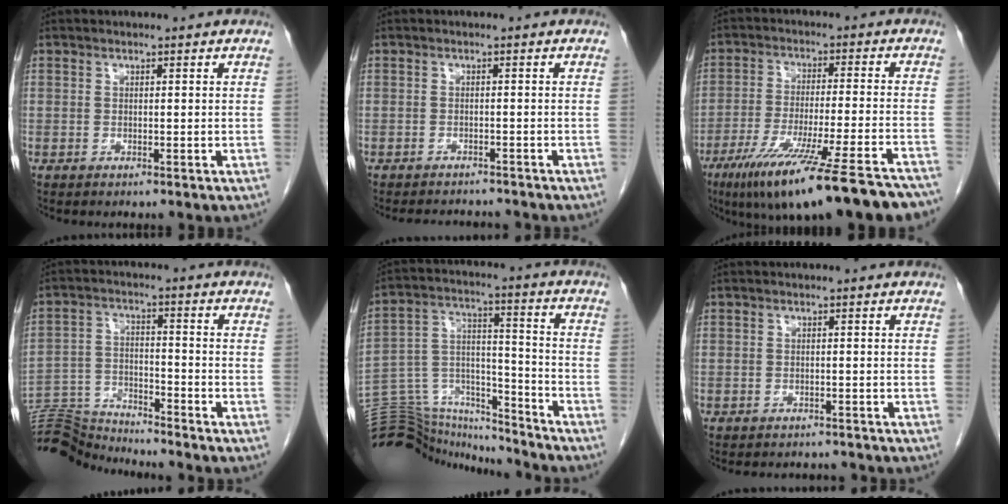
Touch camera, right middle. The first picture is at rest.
{"total": 5.1, "force": [-4.9, 1.0, 0.9], "torque": [-0.012, -0.006, -0.065]}
{"total": 22.7, "force": [-17.2, 1.0, 14.7], "torque": [-0.177, -0.042, -0.261]}
{"total": 10.9, "force": [-10.9, -0.6, 0.3], "torque": [-0.003, 0.013, -0.199]}
{"total": 23.7, "force": [-22.5, 5.2, 5.4], "torque": [-0.151, 0.024, -0.354]}
{"total": 4.4, "force": [-4.2, 1.2, 0.7], "torque": [-0.010, -0.003, -0.052]}